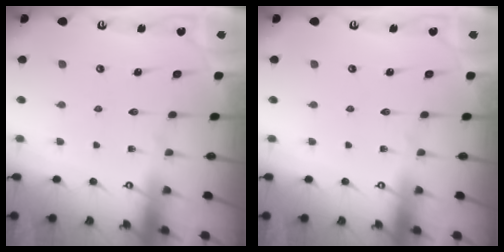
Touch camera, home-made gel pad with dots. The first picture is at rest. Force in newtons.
{"total": 0.0}